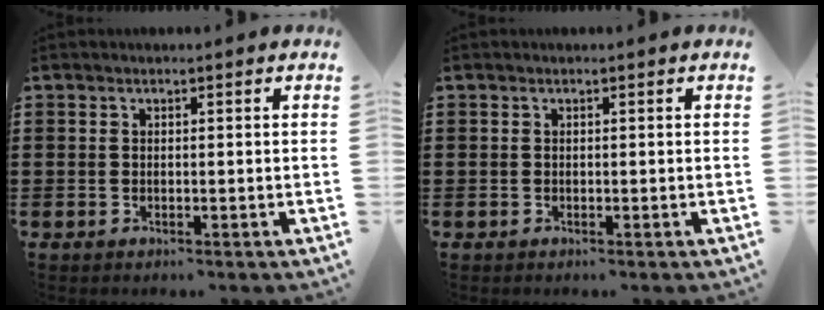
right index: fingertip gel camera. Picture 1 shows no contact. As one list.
[{"total": 0.0}]